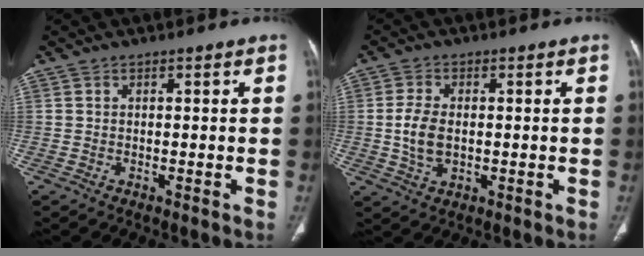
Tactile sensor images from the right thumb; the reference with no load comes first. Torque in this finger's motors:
{"motor_torque": [-0.31, 0.59, 0.40, 0.78, 0.29]}